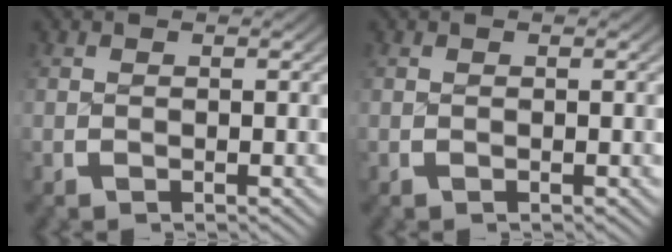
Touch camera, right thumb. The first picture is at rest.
{"total": 0.0}